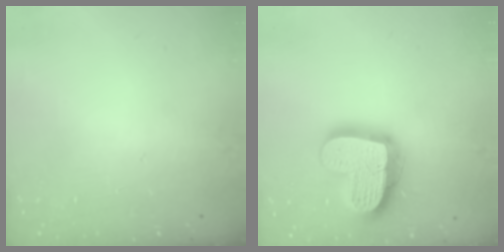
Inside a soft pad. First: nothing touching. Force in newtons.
{"total": 21.1, "press": 21.0, "slide": 1.8}